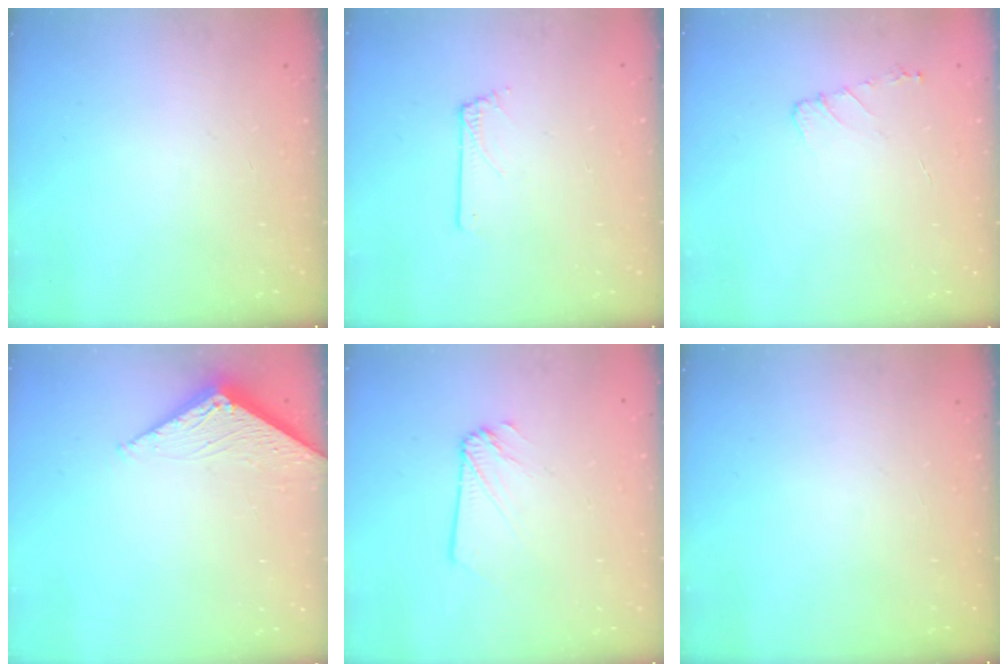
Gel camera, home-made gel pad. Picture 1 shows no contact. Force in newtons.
{"total": 0.0}
{"total": 5.4, "press": 5.3, "slide": 0.6}
{"total": 3.2, "press": 3.2, "slide": 0.4}
{"total": 3.5, "press": 3.4, "slide": 0.3}
{"total": 0.0}